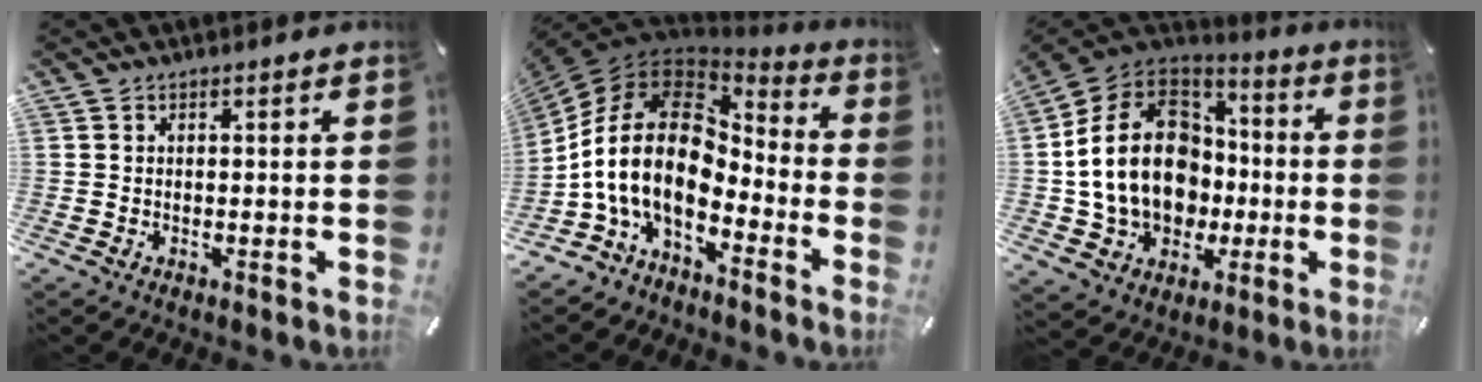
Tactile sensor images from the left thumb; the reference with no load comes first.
{"total": 19.2, "force": [-2.9, 12.3, 14.4], "torque": [-0.313, 0.019, -0.053]}
{"total": 20.0, "force": [-0.8, 16.4, 11.4], "torque": [-0.242, 0.013, -0.006]}